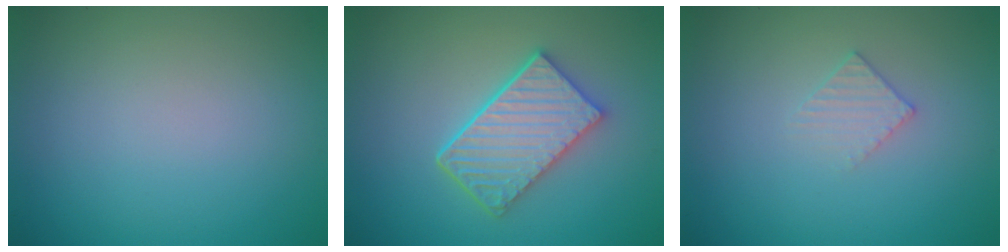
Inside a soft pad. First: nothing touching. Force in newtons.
{"total": 5.3, "press": 4.3, "slide": 3.2}
{"total": 1.4, "press": 1.4, "slide": 0.2}